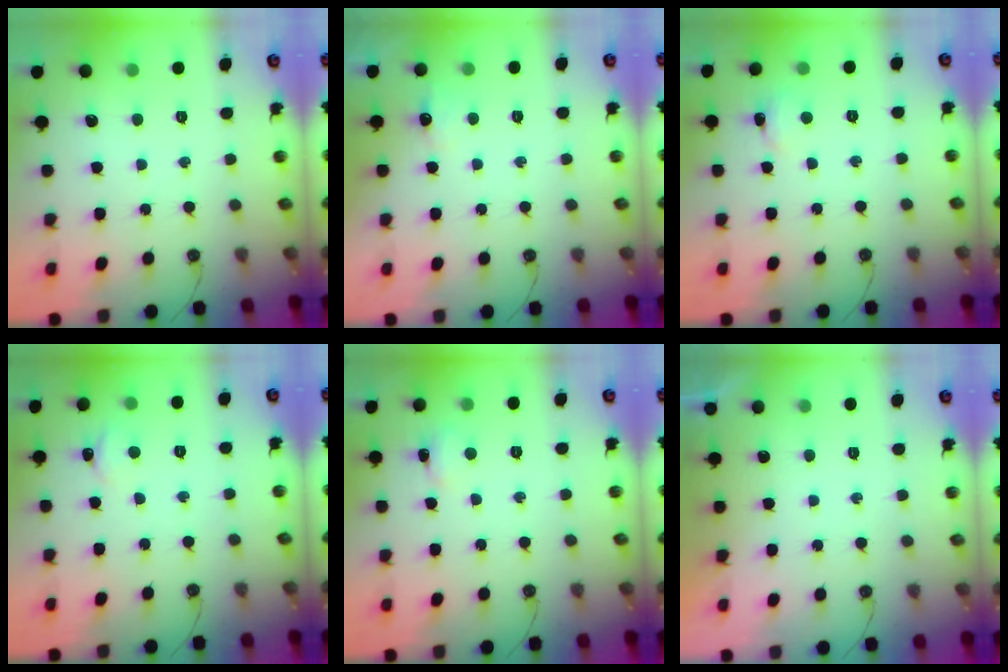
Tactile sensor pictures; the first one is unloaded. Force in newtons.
{"total": 5.0, "press": 4.9, "slide": 0.8}
{"total": 2.0, "press": 1.9, "slide": 0.4}
{"total": 2.4, "press": 2.4, "slide": 0.3}
{"total": 2.4, "press": 2.3, "slide": 0.5}
{"total": 0.0}